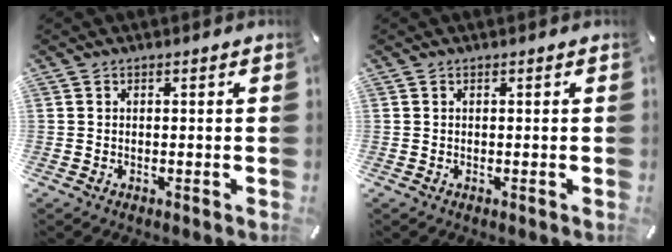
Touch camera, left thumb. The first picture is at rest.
{"total": 0.0}